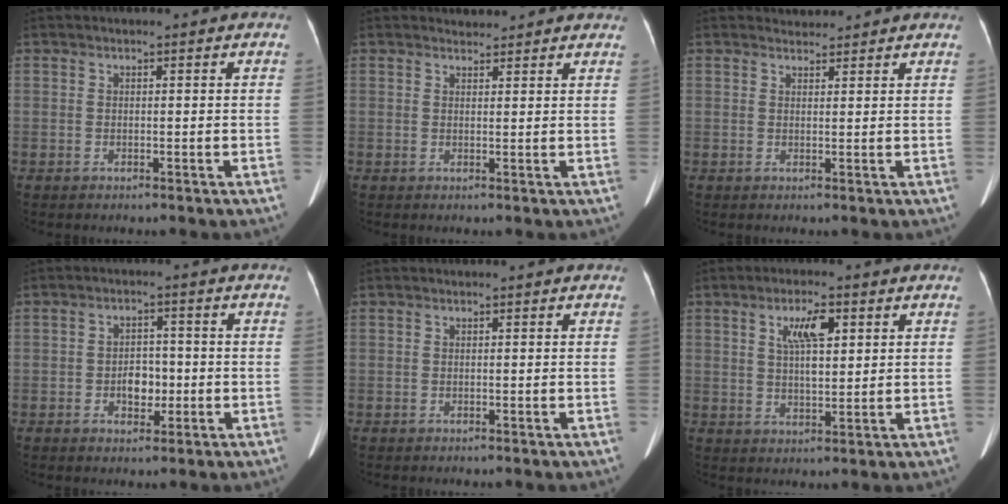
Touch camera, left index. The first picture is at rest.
{"total": 3.0, "force": [2.9, 0.8, 0.0], "torque": [-0.003, 0.012, 0.030]}
{"total": 1.8, "force": [1.8, 0.4, -0.3], "torque": [-0.004, 0.009, 0.029]}
{"total": 3.9, "force": [-0.9, 2.6, 2.7], "torque": [-0.042, 0.008, -0.011]}
{"total": 0.0}
{"total": 5.9, "force": [2.4, 1.6, 5.2], "torque": [-0.099, 0.006, 0.045]}